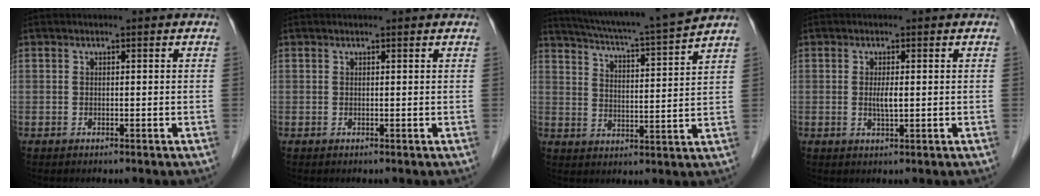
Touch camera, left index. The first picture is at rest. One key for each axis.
{"total": 1.5, "fx": 1.5, "fy": 0.1, "fz": 0.4, "tx": -0.011, "ty": 0.012, "tz": 0.017}
{"total": 14.5, "fx": 13.4, "fy": -1.5, "fz": 5.4, "tx": -0.101, "ty": -0.017, "tz": 0.199}
{"total": 2.0, "fx": 0.1, "fy": 0.3, "fz": 1.9, "tx": -0.041, "ty": -0.003, "tz": 0.003}